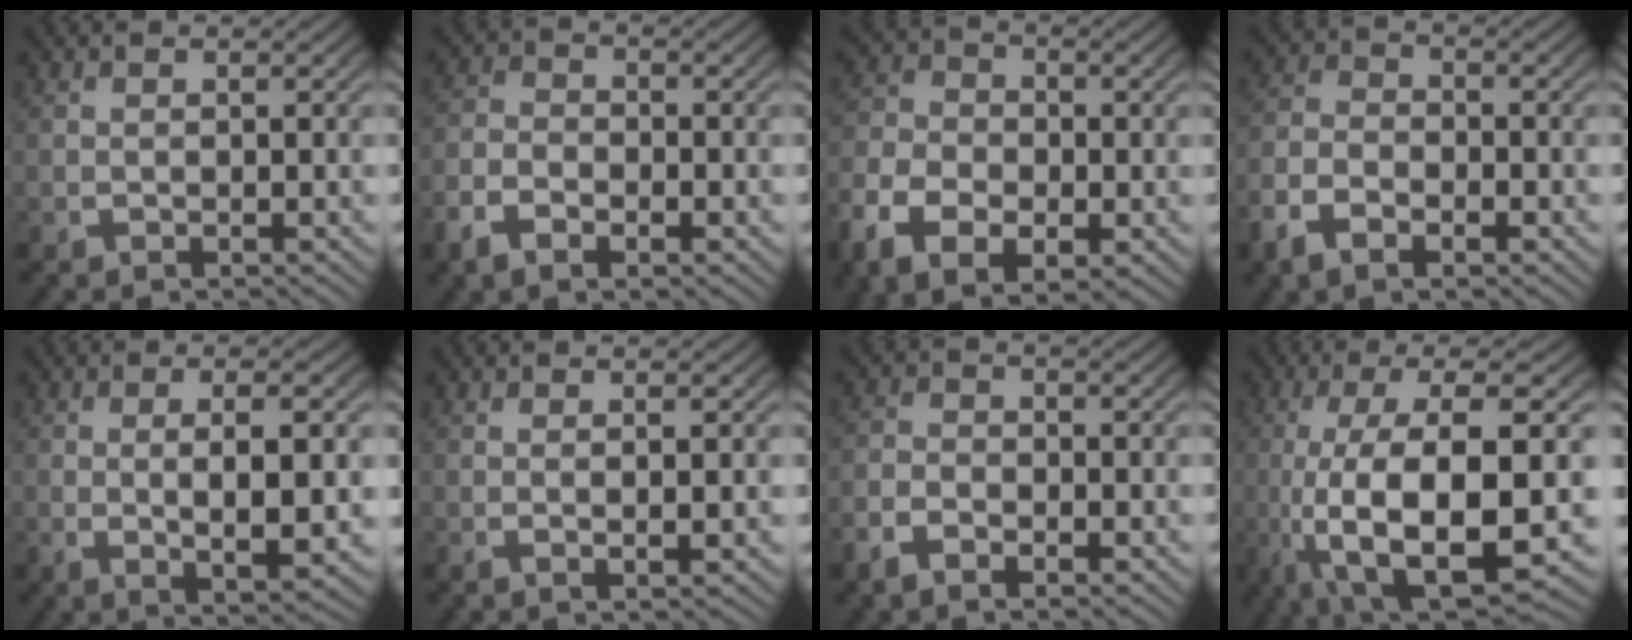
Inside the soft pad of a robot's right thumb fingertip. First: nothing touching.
{"total": 3.2, "force": [-1.5, 2.1, 1.8], "torque": [-0.037, -0.006, -0.033]}
{"total": 7.2, "force": [-1.9, 5.2, 4.5], "torque": [-0.099, -0.021, -0.024]}
{"total": 4.0, "force": [-1.8, 2.6, 2.4], "torque": [-0.055, -0.006, -0.036]}
{"total": 5.7, "force": [-0.1, 1.9, 5.3], "torque": [-0.105, -0.013, 0.008]}
{"total": 1.5, "force": [0.4, 0.2, 1.4], "torque": [-0.031, -0.003, 0.011]}
{"total": 2.4, "force": [-1.3, 1.6, 1.2], "torque": [-0.023, -0.004, -0.029]}
{"total": 14.6, "force": [-2.5, 7.0, 12.5], "torque": [-0.285, -0.054, -0.005]}